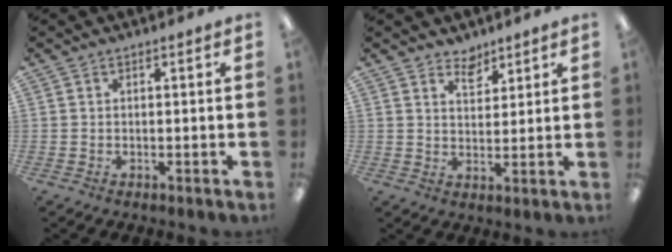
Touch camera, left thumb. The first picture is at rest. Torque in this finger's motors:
{"motor_torque": [-0.14, -0.15, -0.03, -0.02, 0.09]}